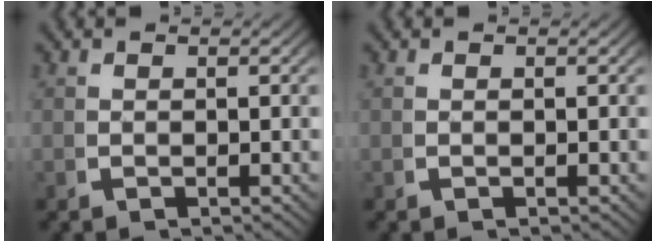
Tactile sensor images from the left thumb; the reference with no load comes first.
{"total": 0.0}